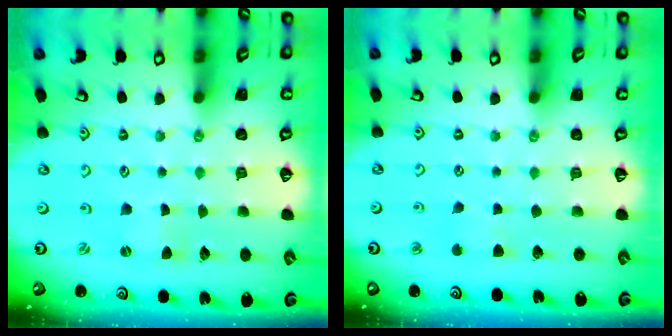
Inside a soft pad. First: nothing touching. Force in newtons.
{"total": 2.9, "press": 2.8, "slide": 0.4}